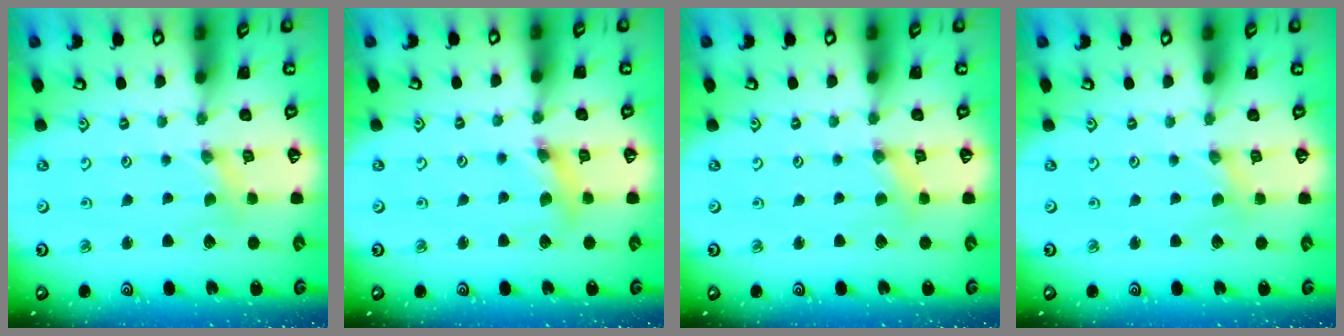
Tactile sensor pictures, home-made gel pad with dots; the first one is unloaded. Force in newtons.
{"total": 6.0, "press": 5.9, "slide": 0.7}
{"total": 1.2, "press": 1.1, "slide": 0.3}
{"total": 0.0}